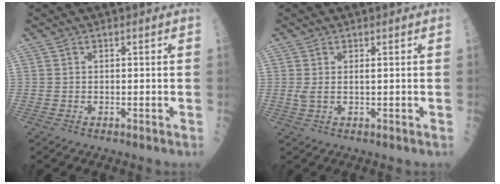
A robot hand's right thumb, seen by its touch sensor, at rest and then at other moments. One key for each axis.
{"total": 1.9, "fx": 0.4, "fy": 0.5, "fz": 1.8, "tx": -0.046, "ty": 0.005, "tz": 0.014}